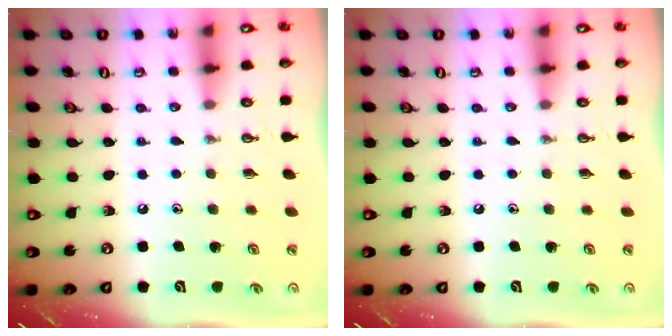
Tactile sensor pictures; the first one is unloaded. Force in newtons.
{"total": 0.0}